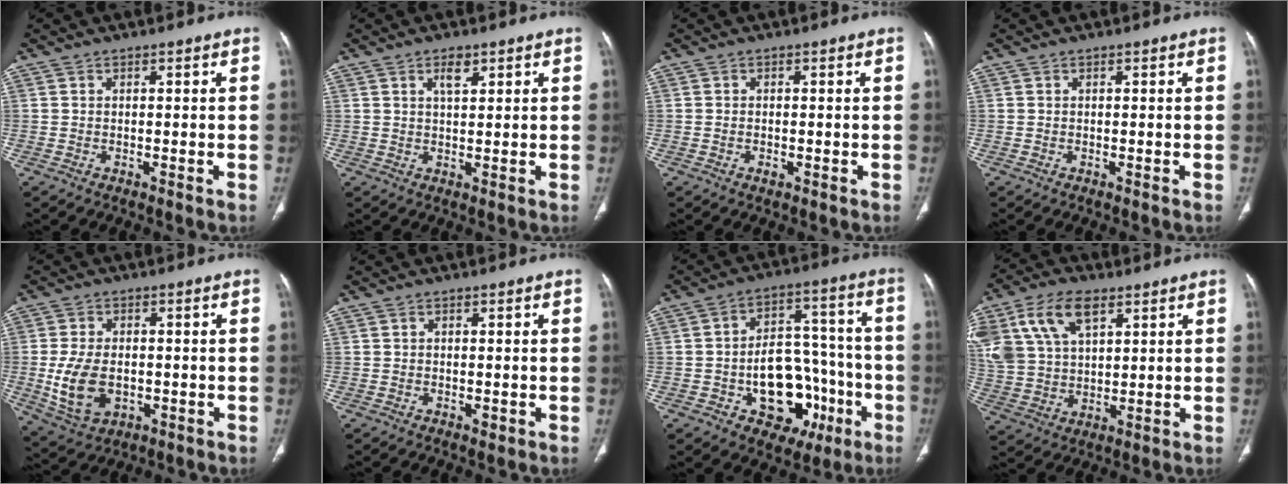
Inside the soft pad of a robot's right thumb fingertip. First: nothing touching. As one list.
[{"total": 3.1, "force": [1.7, 1.3, 2.3], "torque": [-0.035, -0.008, 0.031]}, {"total": 1.0, "force": [-0.4, 0.6, 0.7], "torque": [-0.014, 0.004, -0.004]}, {"total": 0.0}, {"total": 10.3, "force": [-1.4, 6.7, 7.6], "torque": [-0.144, 0.000, -0.012]}, {"total": 1.2, "force": [-0.3, 0.8, 0.8], "torque": [-0.009, -0.002, -0.003]}, {"total": 17.7, "force": [-5.8, 11.8, 11.8], "torque": [-0.116, 0.053, -0.072]}, {"total": 15.9, "force": [7.4, 9.3, 10.6], "torque": [-0.214, -0.007, 0.145]}]